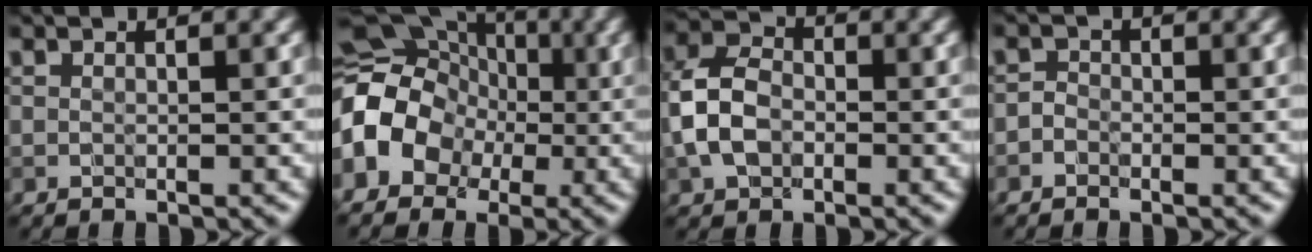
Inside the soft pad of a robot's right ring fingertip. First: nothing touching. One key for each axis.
{"total": 10.6, "fx": -1.8, "fy": 8.9, "fz": 5.6, "tx": -0.089, "ty": -0.001, "tz": -0.062}
{"total": 5.0, "fx": -1.0, "fy": 3.7, "fz": 3.3, "tx": -0.076, "ty": 0.008, "tz": -0.028}
{"total": 0.7, "fx": -0.5, "fy": 0.5, "fz": 0.0, "tx": 0.007, "ty": 0.002, "tz": -0.015}